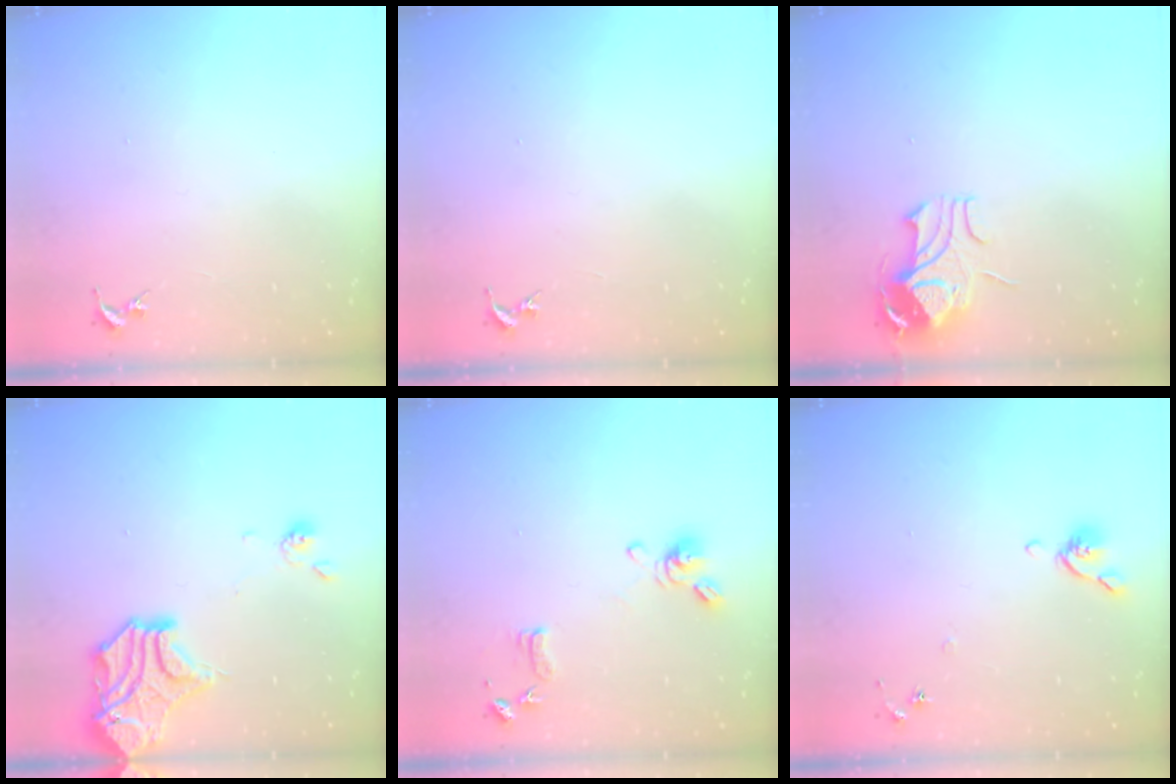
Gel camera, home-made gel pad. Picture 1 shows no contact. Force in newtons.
{"total": 0.0}
{"total": 9.9, "press": 9.8, "slide": 1.4}
{"total": 16.4, "press": 16.1, "slide": 3.1}
{"total": 9.8, "press": 9.7, "slide": 1.7}
{"total": 5.4, "press": 5.3, "slide": 1.1}